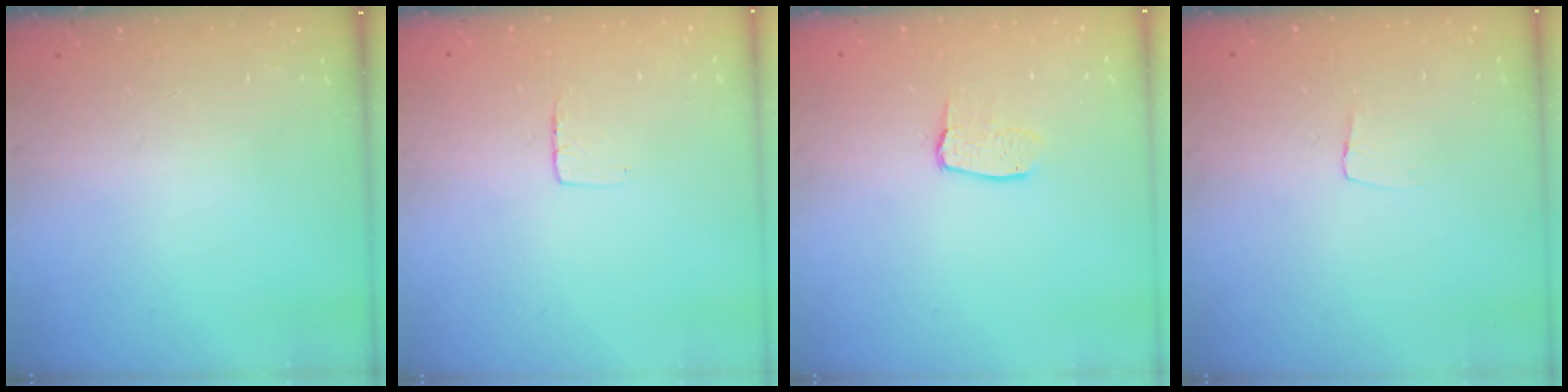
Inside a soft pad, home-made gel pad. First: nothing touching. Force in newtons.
{"total": 3.5, "press": 3.5, "slide": 0.3}
{"total": 3.0, "press": 3.0, "slide": 0.2}
{"total": 3.3, "press": 3.3, "slide": 0.2}